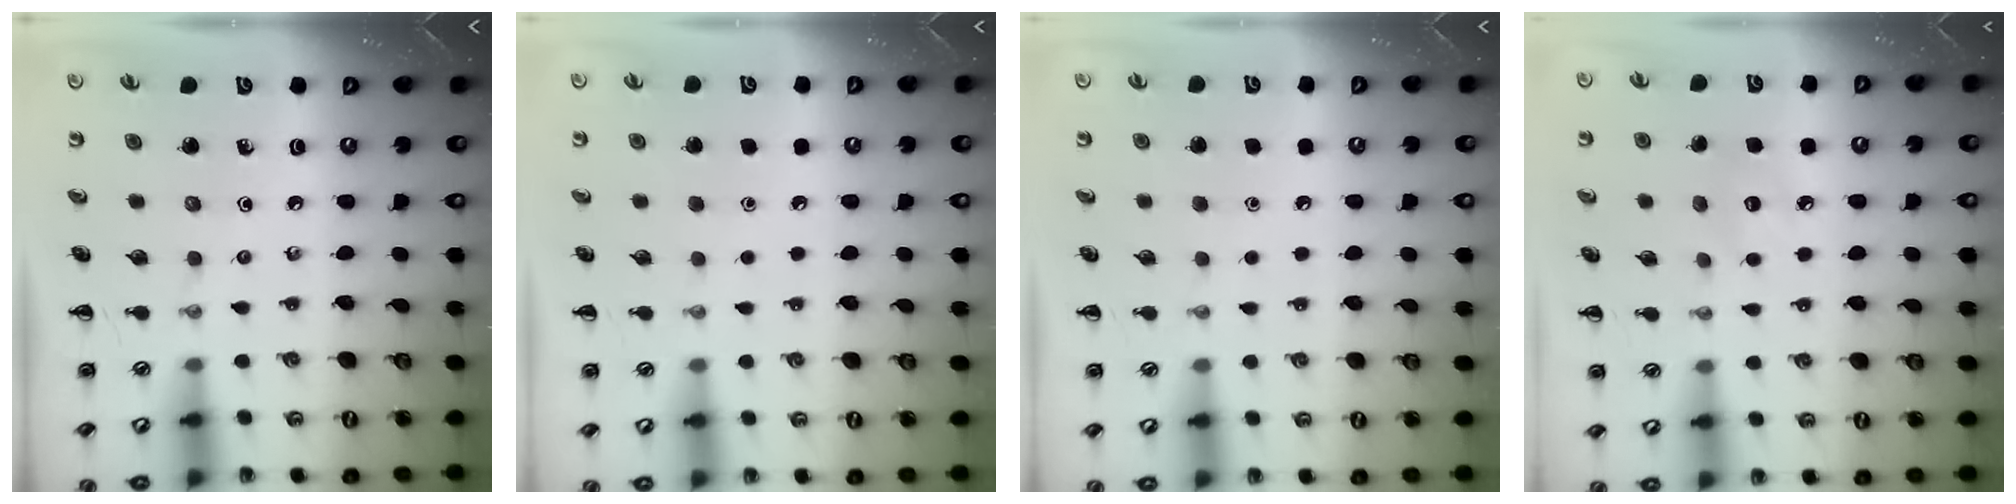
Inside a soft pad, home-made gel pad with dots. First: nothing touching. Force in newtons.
{"total": 1.6, "press": 1.6, "slide": 0.1}
{"total": 1.7, "press": 1.7, "slide": 0.1}
{"total": 7.6, "press": 7.4, "slide": 1.5}